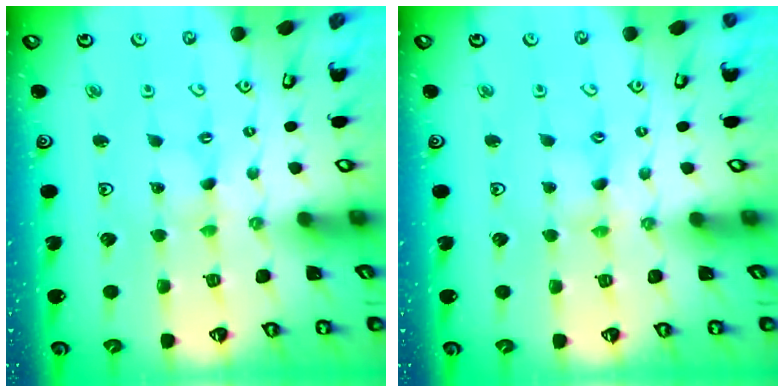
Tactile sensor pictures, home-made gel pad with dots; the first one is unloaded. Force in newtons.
{"total": 2.7, "press": 2.7, "slide": 0.4}